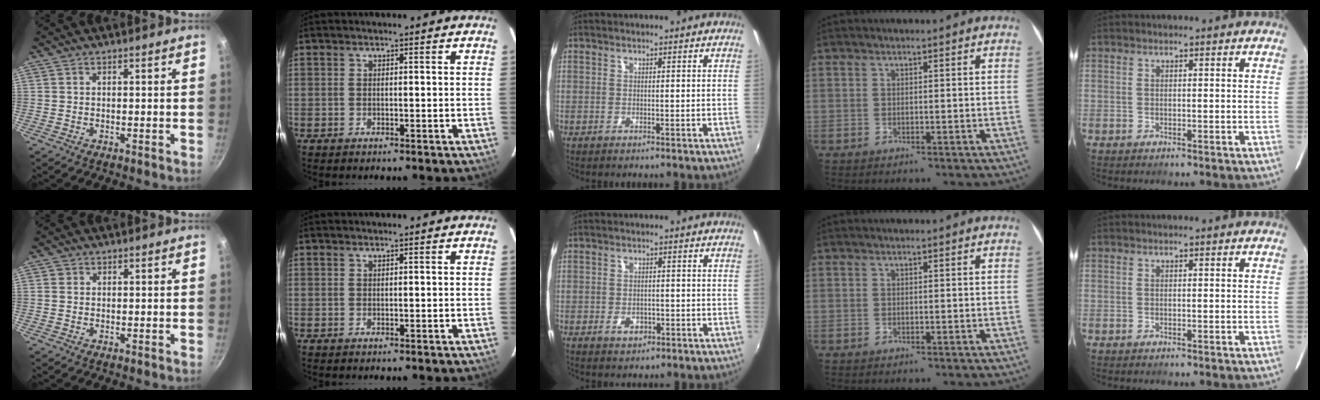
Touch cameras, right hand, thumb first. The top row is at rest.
{"thumb": {"total": 1.1, "force": [0.2, 1.0, 0.3], "torque": [-0.001, 0.001, 0.000]}, "middle": {"total": 2.8, "force": [-1.2, 2.0, 1.4], "torque": [-0.026, -0.002, -0.017]}}